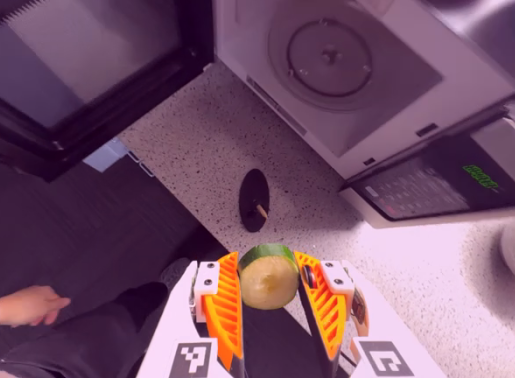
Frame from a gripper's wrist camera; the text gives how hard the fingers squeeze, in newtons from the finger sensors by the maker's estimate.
{"total": 11.0, "left": 11.1, "right": 10.9}